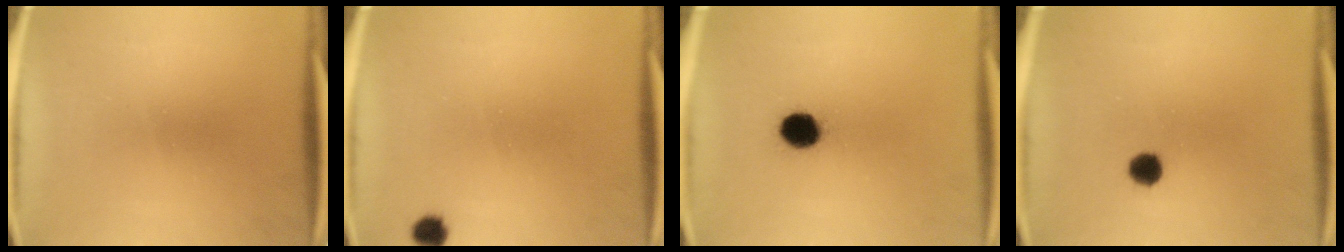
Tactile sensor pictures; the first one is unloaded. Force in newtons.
{"total": 2.3}
{"total": 7.1}
{"total": 2.8}